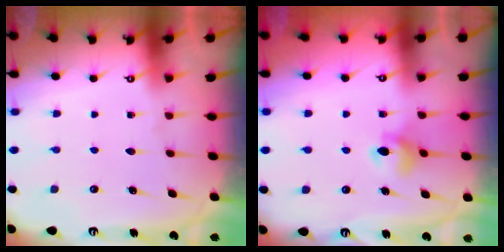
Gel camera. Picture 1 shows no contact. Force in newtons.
{"total": 6.0, "press": 6.0, "slide": 0.6}